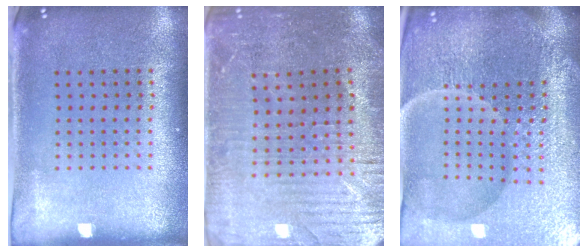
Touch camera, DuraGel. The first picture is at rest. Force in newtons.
{"total": 2.2, "press": 2.2, "slide": 0.5}
{"total": 6.7, "press": 6.0, "slide": 3.1}